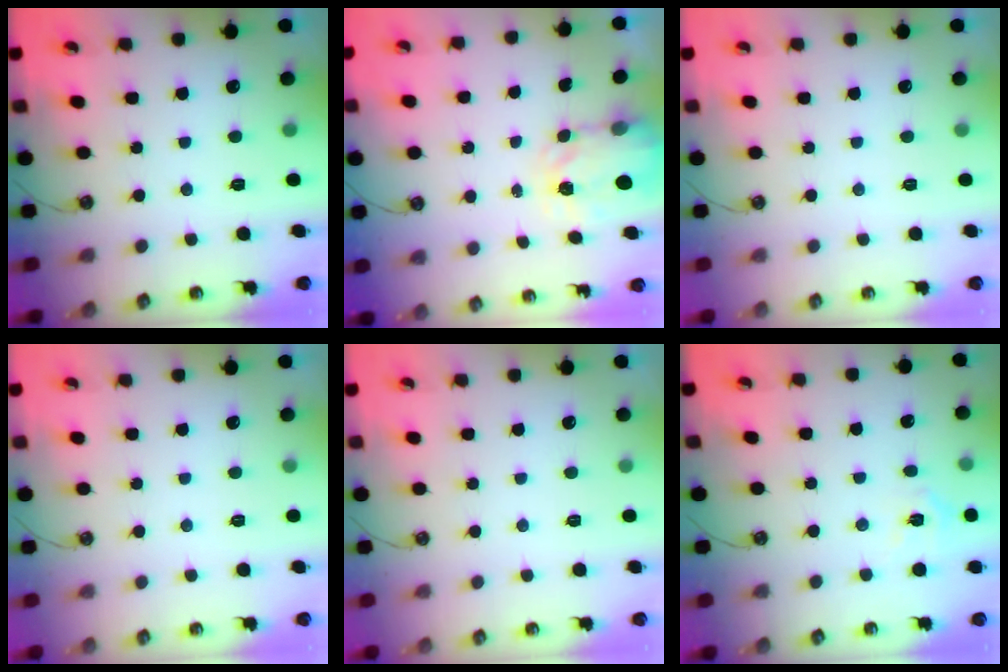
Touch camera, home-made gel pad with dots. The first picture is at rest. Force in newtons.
{"total": 3.5, "press": 3.5, "slide": 0.5}
{"total": 0.0}
{"total": 0.0}
{"total": 0.0}
{"total": 6.4, "press": 6.3, "slide": 0.6}